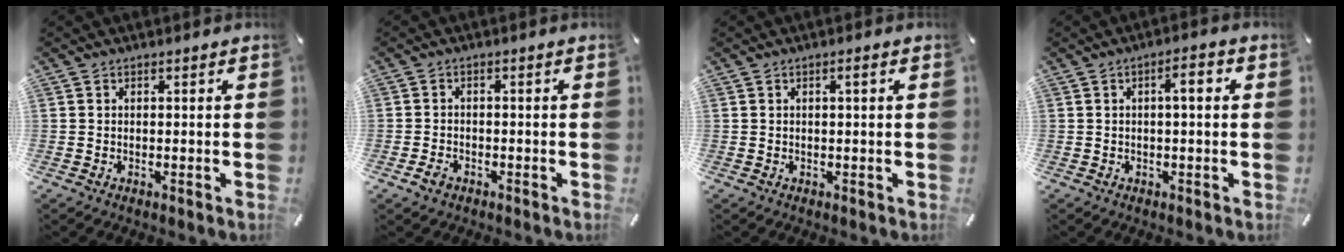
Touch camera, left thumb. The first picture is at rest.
{"total": 2.5, "force": [-1.4, 1.7, 1.2], "torque": [-0.029, 0.004, -0.029]}
{"total": 1.6, "force": [0.2, 0.1, 1.6], "torque": [-0.028, -0.001, 0.003]}
{"total": 4.2, "force": [0.6, 1.0, 4.0], "torque": [-0.070, 0.007, 0.004]}